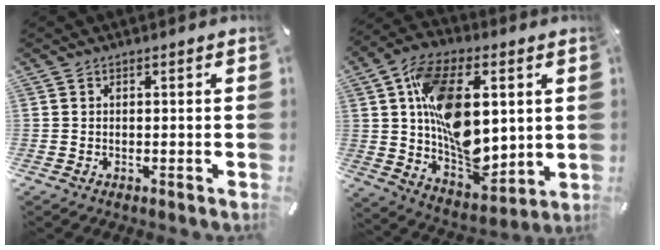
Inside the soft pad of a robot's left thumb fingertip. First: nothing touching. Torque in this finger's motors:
{"motor_torque": [2.46, 2.55, 2.77, 0.00, 0.41]}